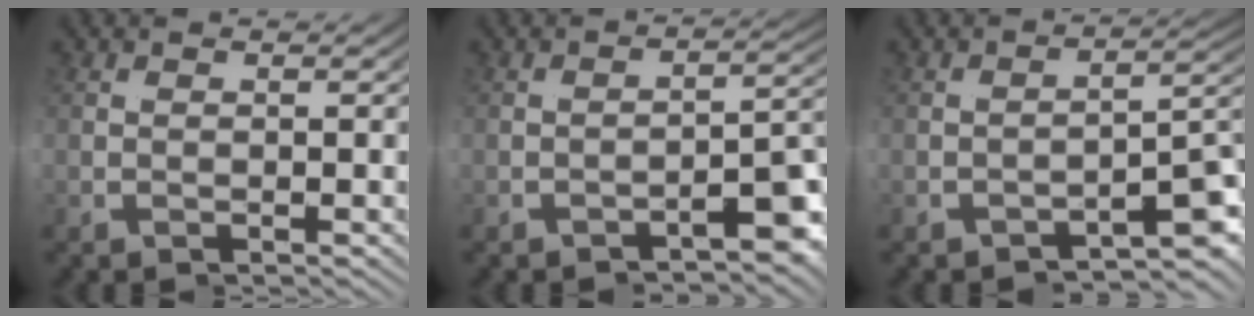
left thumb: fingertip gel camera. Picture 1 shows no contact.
{"total": 3.5, "force": [-2.0, -0.8, 2.7], "torque": [-0.047, 0.007, -0.027]}
{"total": 4.1, "force": [-2.1, -0.1, 3.5], "torque": [-0.060, 0.005, -0.027]}